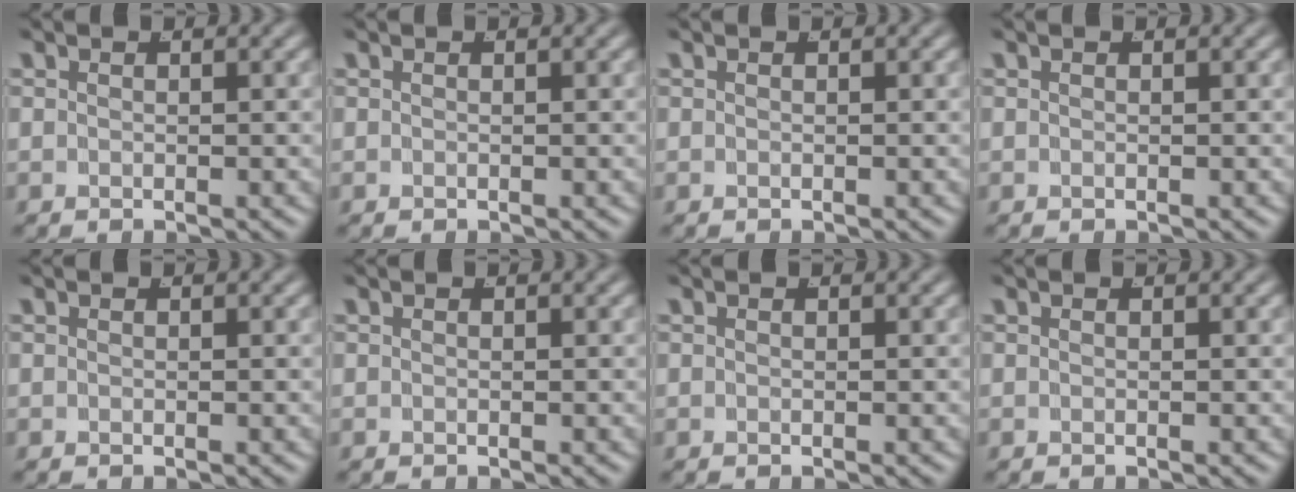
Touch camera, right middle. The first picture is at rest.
{"total": 0.0}
{"total": 0.0}
{"total": 0.0}
{"total": 0.0}
{"total": 0.0}
{"total": 0.0}
{"total": 0.0}